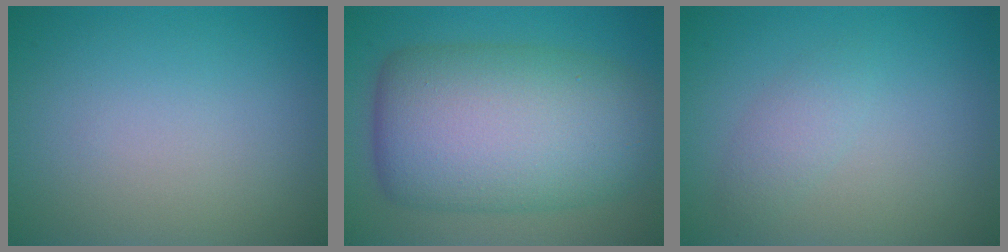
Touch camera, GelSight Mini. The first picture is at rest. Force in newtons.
{"total": 12.8, "press": 12.8, "slide": 0.0}
{"total": 1.6, "press": 1.6, "slide": 0.1}